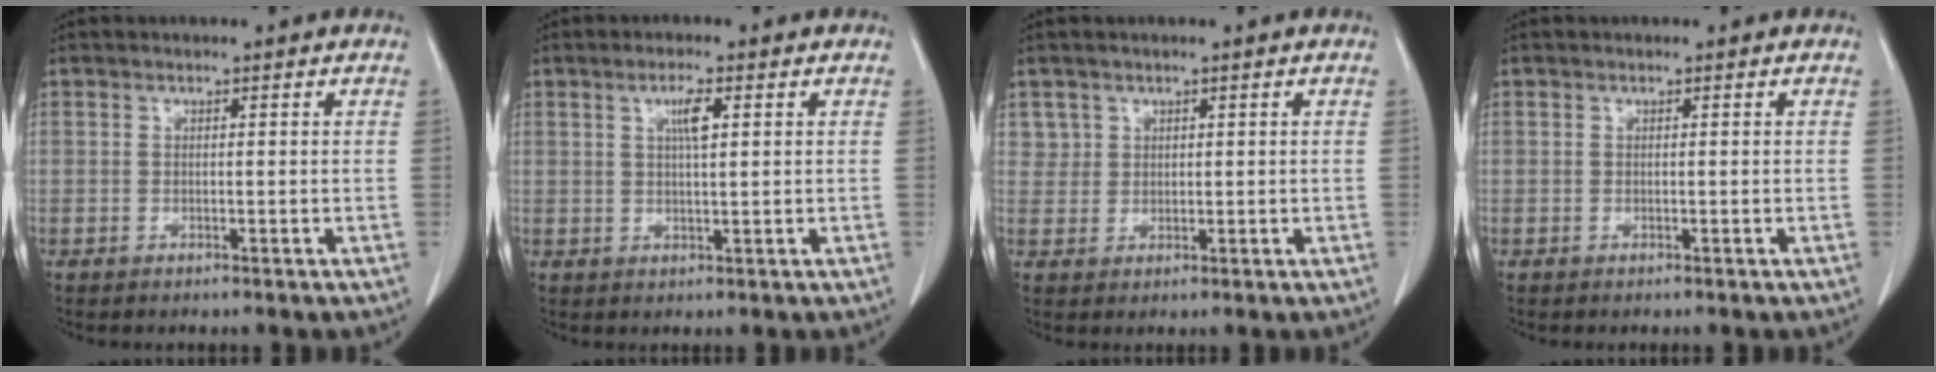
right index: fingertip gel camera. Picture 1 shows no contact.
{"total": 3.1, "force": [1.1, 0.4, 2.9], "torque": [-0.053, 0.001, 0.020]}
{"total": 2.3, "force": [1.3, 1.9, -0.2], "torque": [0.019, 0.003, 0.016]}
{"total": 0.0}